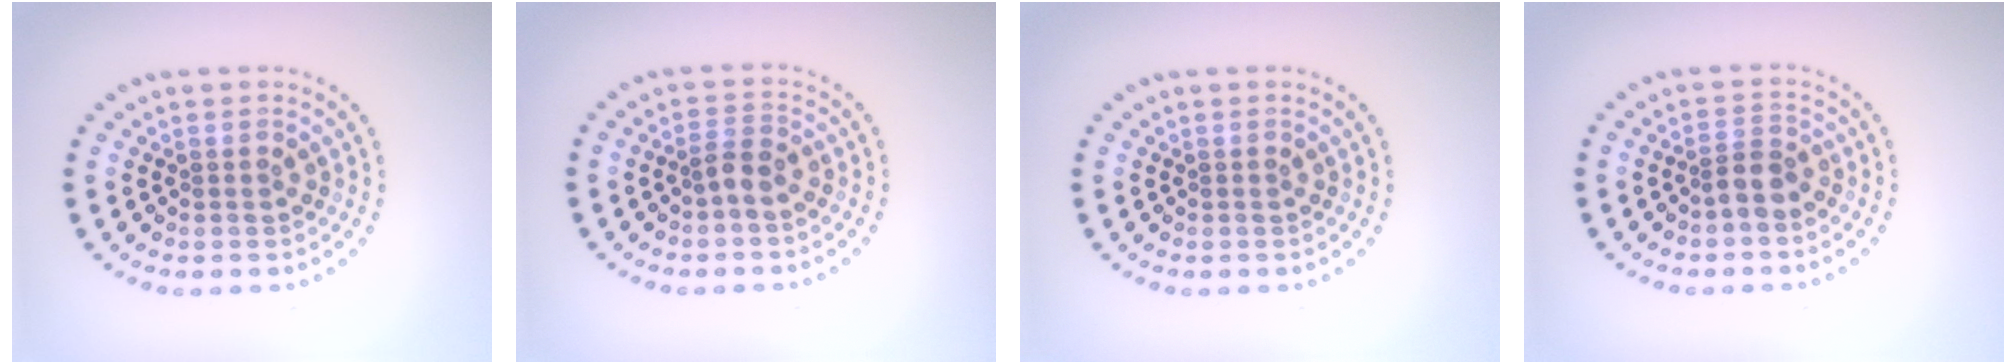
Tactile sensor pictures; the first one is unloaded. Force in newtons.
{"total": 1.7, "press": 1.4, "slide": 1.0}
{"total": 0.0}
{"total": 2.0, "press": 1.6, "slide": 1.2}